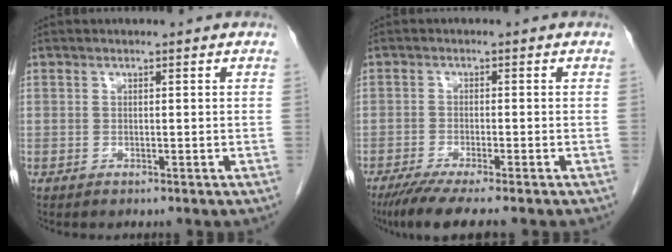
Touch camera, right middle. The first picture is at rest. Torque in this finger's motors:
{"motor_torque": [0.50, -0.33, 0.16, 0.06]}